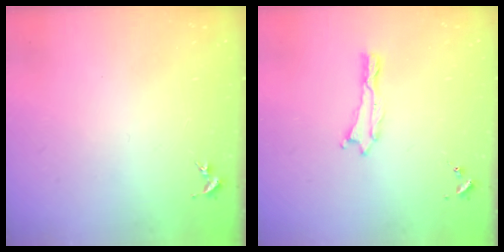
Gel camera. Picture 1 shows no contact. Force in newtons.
{"total": 0.0}